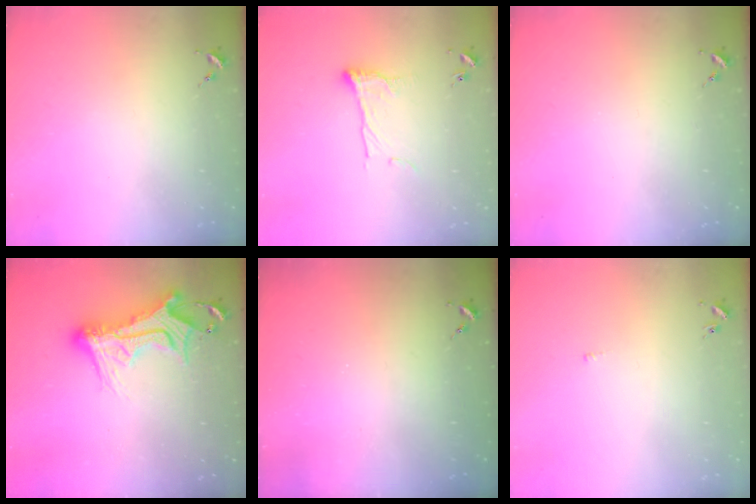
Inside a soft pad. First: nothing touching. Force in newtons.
{"total": 9.1, "press": 9.1, "slide": 0.3}
{"total": 0.0}
{"total": 16.3, "press": 16.2, "slide": 1.3}
{"total": 0.0}
{"total": 2.0, "press": 1.9, "slide": 0.4}